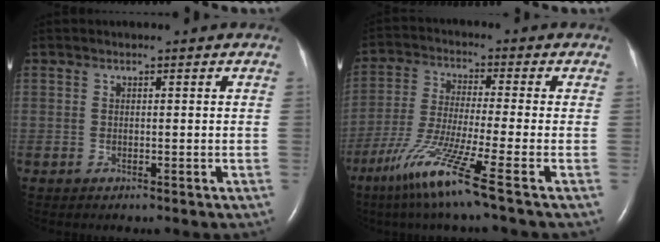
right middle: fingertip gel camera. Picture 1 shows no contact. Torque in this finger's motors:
{"motor_torque": [1.25, -0.89, 0.30, 0.14]}